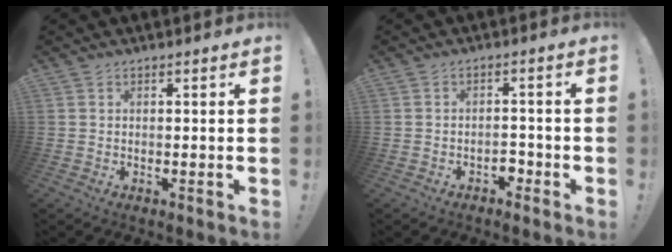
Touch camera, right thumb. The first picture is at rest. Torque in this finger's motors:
{"motor_torque": [0.38, -0.25, 0.37, -0.29, 0.01]}